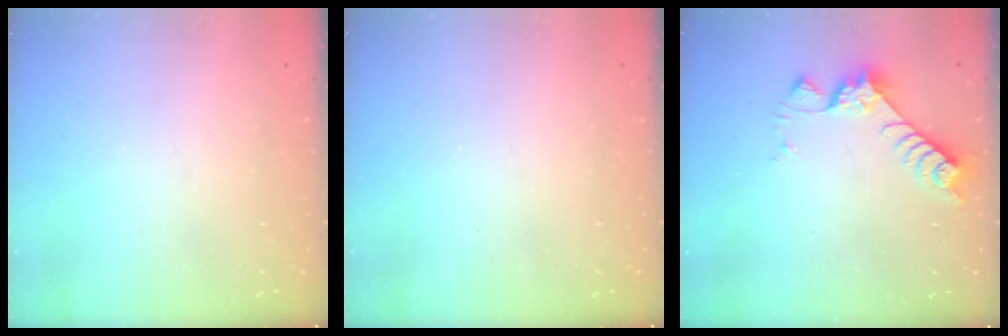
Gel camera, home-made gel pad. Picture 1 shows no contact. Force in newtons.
{"total": 0.0}
{"total": 7.0, "press": 7.0, "slide": 0.5}